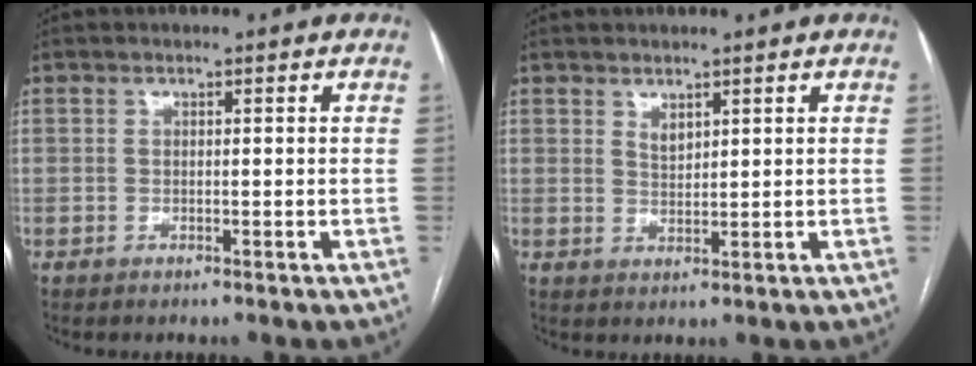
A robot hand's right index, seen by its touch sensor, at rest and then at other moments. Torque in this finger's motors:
{"motor_torque": [0.16, 0.11, -0.01, 0.02]}